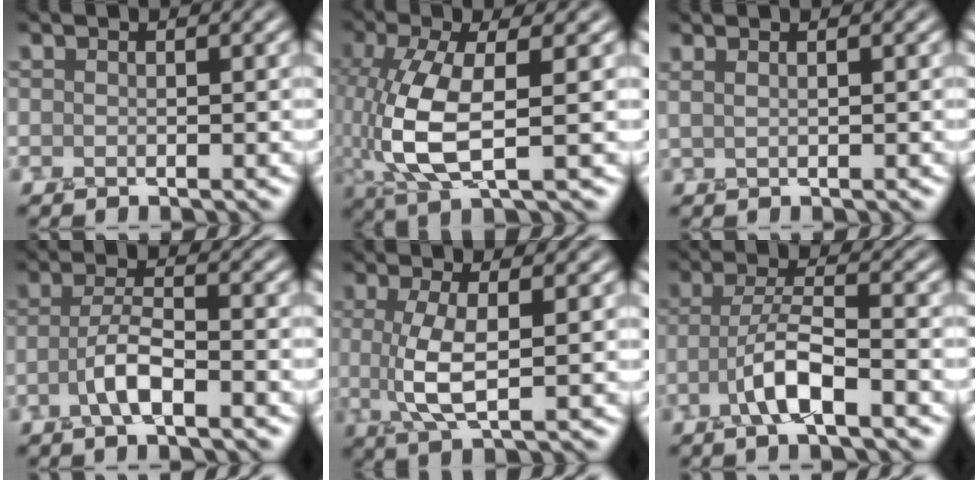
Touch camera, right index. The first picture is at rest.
{"total": 8.0, "force": [-0.7, 2.8, 7.5], "torque": [-0.179, -0.005, -0.012]}
{"total": 2.0, "force": [1.1, 0.9, 1.4], "torque": [-0.009, -0.004, -0.002]}
{"total": 3.2, "force": [-1.3, 0.6, 2.8], "torque": [-0.055, 0.008, -0.033]}
{"total": 4.4, "force": [0.1, 1.2, 4.3], "torque": [-0.095, -0.003, 0.003]}
{"total": 4.5, "force": [-2.0, 0.8, 3.9], "torque": [-0.075, 0.010, -0.046]}